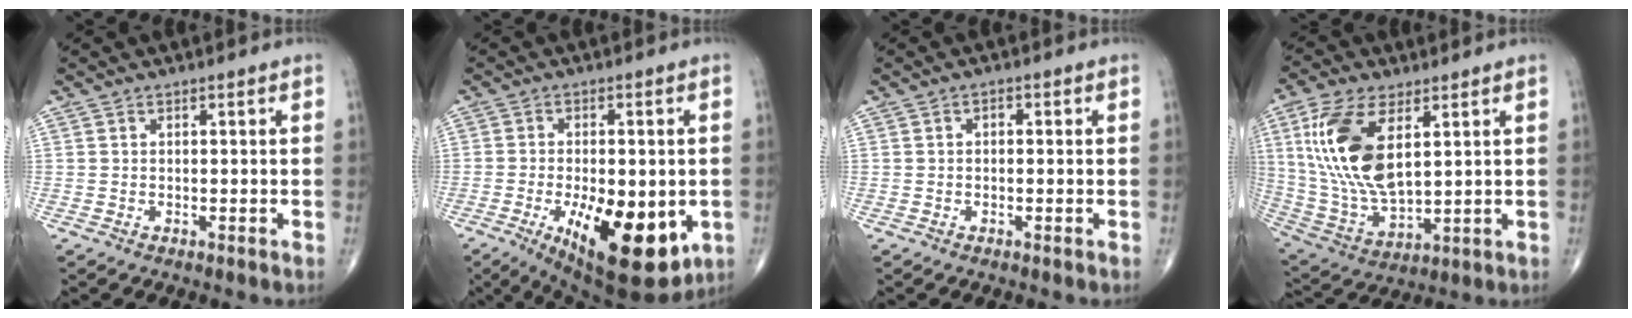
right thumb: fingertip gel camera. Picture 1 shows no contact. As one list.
[{"total": 18.8, "force": [-5.8, 8.1, 15.9], "torque": [-0.210, -0.015, -0.065]}, {"total": 1.2, "force": [0.1, 0.8, 0.9], "torque": [-0.007, 0.005, -0.003]}, {"total": 17.8, "force": [5.4, 8.5, 14.7], "torque": [-0.298, -0.021, 0.112]}]